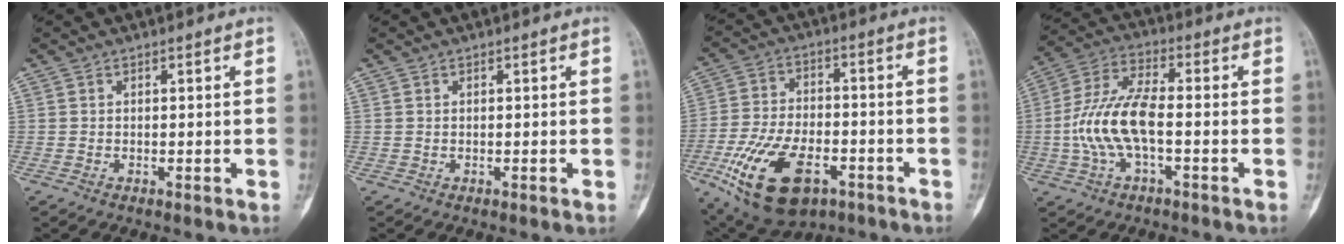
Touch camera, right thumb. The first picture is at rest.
{"total": 0.0}
{"total": 18.7, "force": [-8.3, 9.9, 13.5], "torque": [-0.247, 0.025, -0.131]}
{"total": 11.5, "force": [-2.1, 4.5, 10.4], "torque": [-0.230, 0.035, -0.044]}